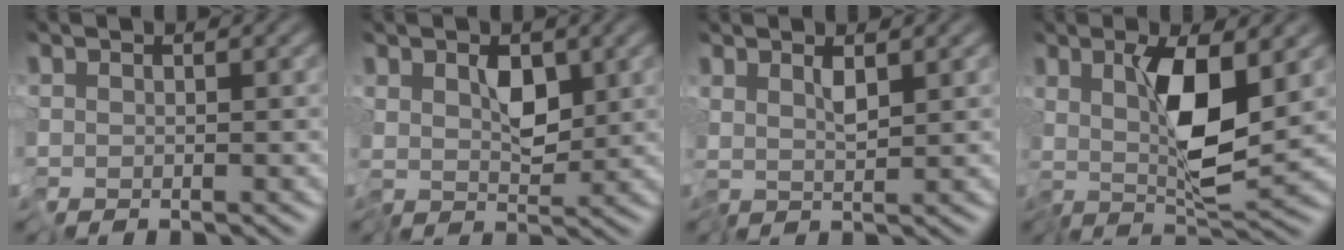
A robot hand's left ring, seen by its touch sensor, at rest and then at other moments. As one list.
[{"total": 3.1, "force": [0.4, 1.6, 2.6], "torque": [-0.043, -0.011, 0.011]}, {"total": 1.6, "force": [0.6, -0.2, 1.4], "torque": [-0.027, -0.004, 0.015]}, {"total": 5.4, "force": [0.9, 0.7, 5.3], "torque": [-0.096, -0.012, 0.018]}]